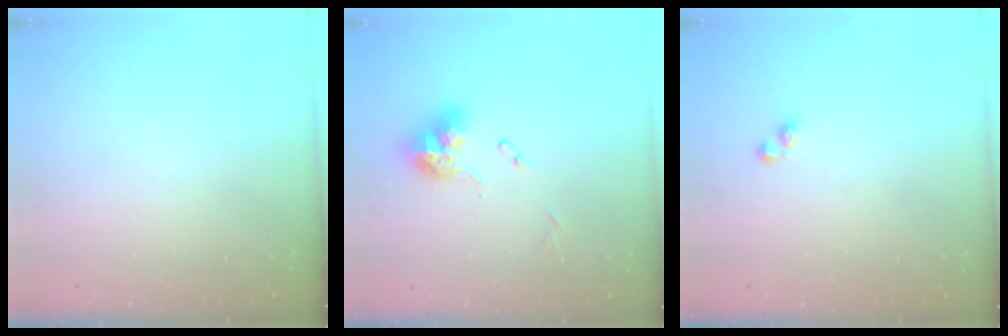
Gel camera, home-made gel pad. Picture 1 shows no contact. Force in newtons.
{"total": 10.5, "press": 10.4, "slide": 1.2}
{"total": 1.8, "press": 1.8, "slide": 0.2}